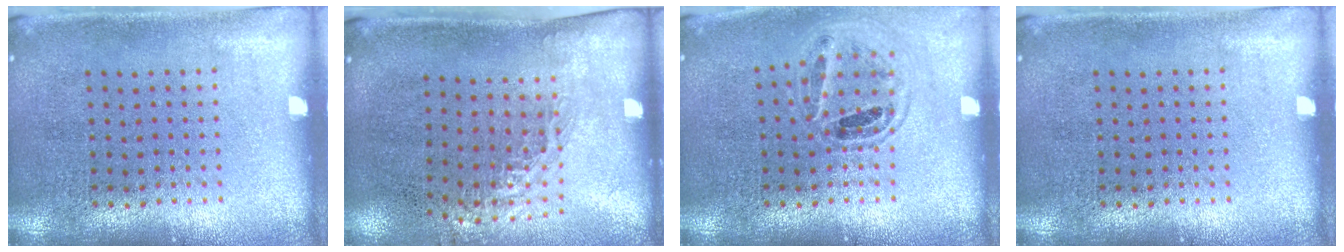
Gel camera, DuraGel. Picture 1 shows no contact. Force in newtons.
{"total": 1.2, "press": 1.0, "slide": 0.8}
{"total": 0.8, "press": 0.8, "slide": 0.1}
{"total": 0.0}